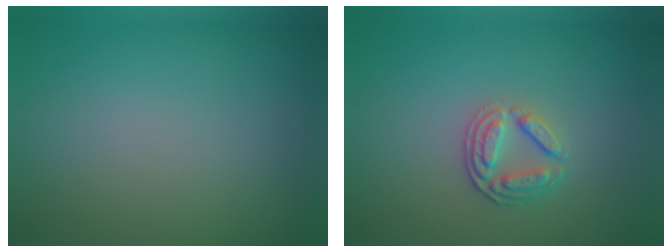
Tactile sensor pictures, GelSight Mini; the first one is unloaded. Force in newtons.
{"total": 2.7, "press": 2.4, "slide": 1.2}